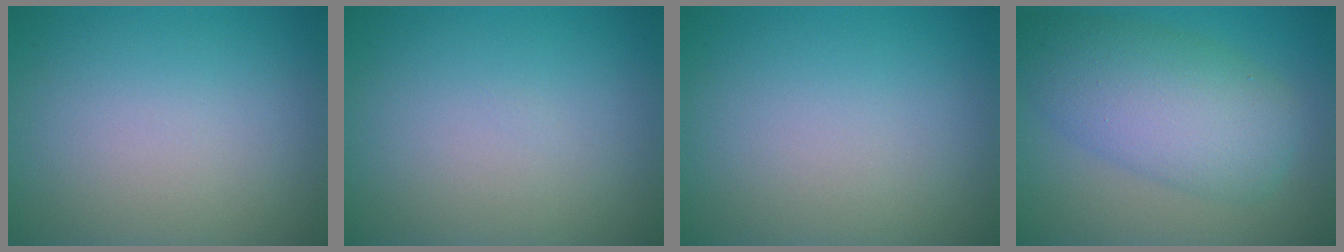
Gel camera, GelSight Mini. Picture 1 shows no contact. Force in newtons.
{"total": 0.0}
{"total": 0.0}
{"total": 7.4, "press": 7.4, "slide": 0.2}